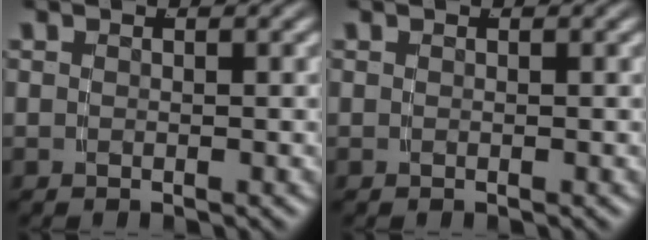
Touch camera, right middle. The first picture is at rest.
{"total": 0.0}